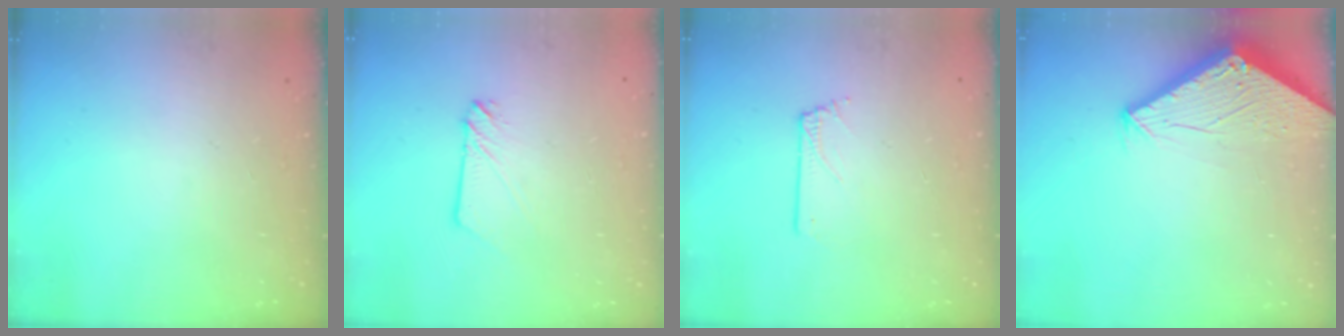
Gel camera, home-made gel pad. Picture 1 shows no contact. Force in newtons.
{"total": 2.9, "press": 2.9, "slide": 0.4}
{"total": 0.5, "press": 0.5, "slide": 0.1}
{"total": 2.8, "press": 2.8, "slide": 0.1}